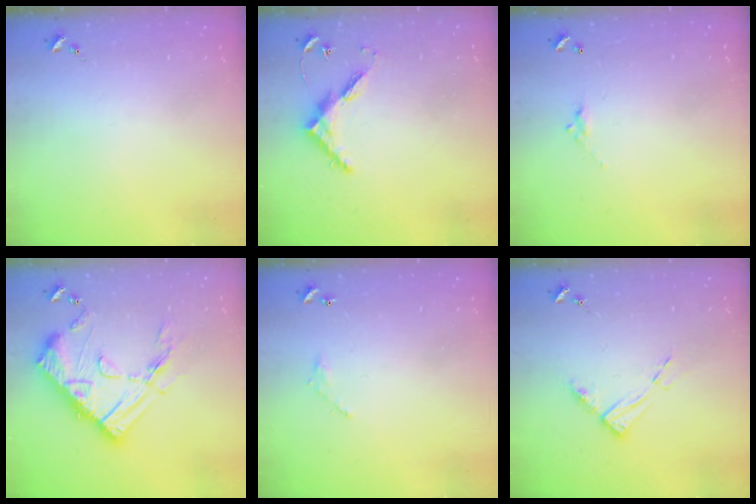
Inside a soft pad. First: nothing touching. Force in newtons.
{"total": 6.8, "press": 6.8, "slide": 0.5}
{"total": 4.9, "press": 4.9, "slide": 0.2}
{"total": 21.5, "press": 21.4, "slide": 1.6}
{"total": 4.3, "press": 4.3, "slide": 0.2}
{"total": 8.7, "press": 8.6, "slide": 0.9}